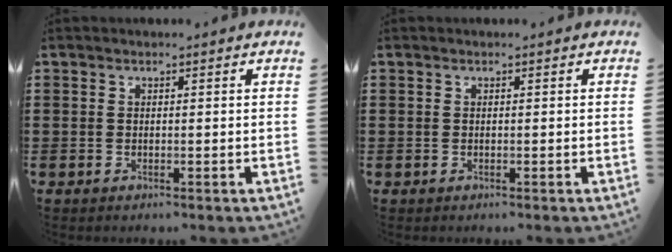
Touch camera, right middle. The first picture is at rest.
{"total": 0.0}